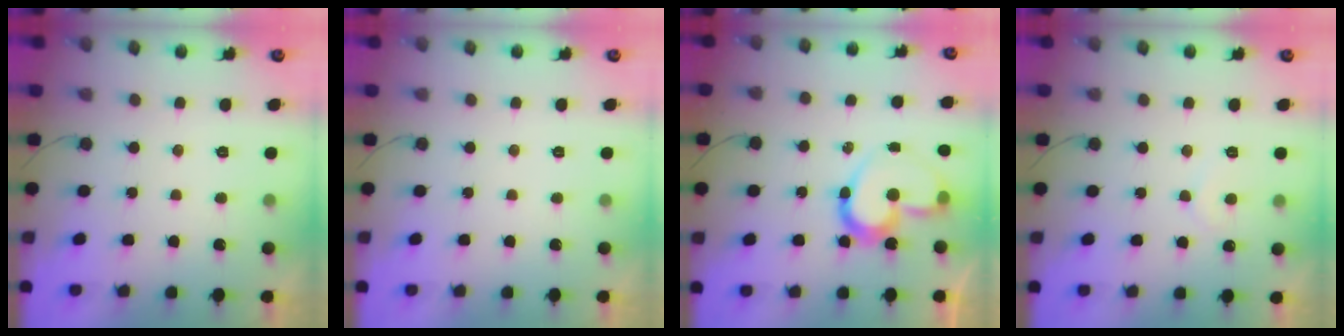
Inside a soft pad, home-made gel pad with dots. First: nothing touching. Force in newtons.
{"total": 0.0}
{"total": 13.5, "press": 13.4, "slide": 1.4}
{"total": 5.1, "press": 5.1, "slide": 0.5}